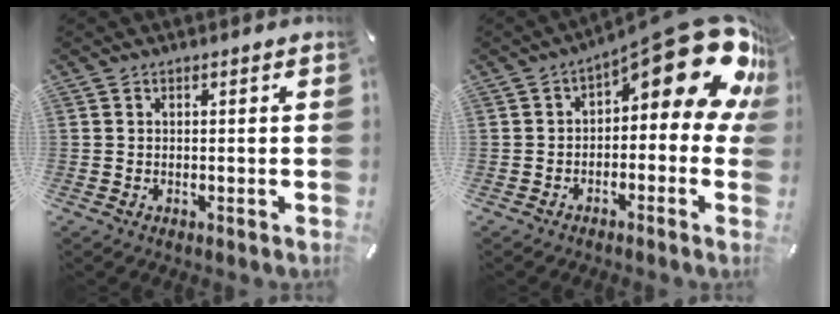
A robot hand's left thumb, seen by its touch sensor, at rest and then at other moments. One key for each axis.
{"total": 18.6, "fx": 9.1, "fy": 7.3, "fz": 14.5, "tx": -0.185, "ty": -0.066, "tz": 0.154}